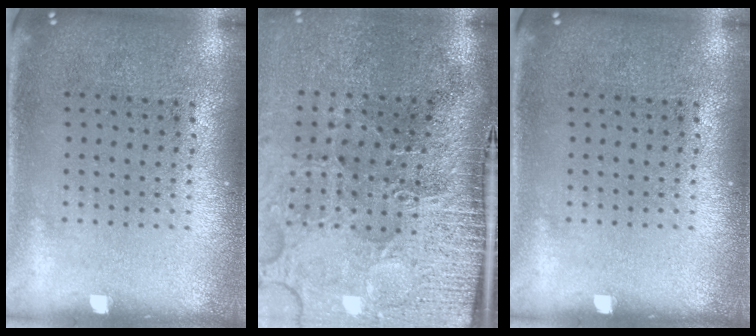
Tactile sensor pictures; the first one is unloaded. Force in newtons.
{"total": 5.1, "press": 4.1, "slide": 3.0}
{"total": 0.0}